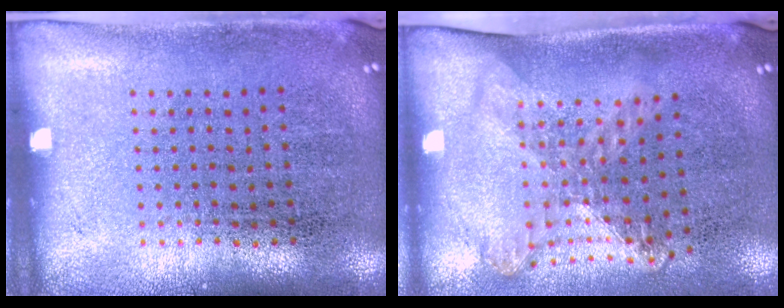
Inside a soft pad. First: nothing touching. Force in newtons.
{"total": 1.6, "press": 1.2, "slide": 1.0}